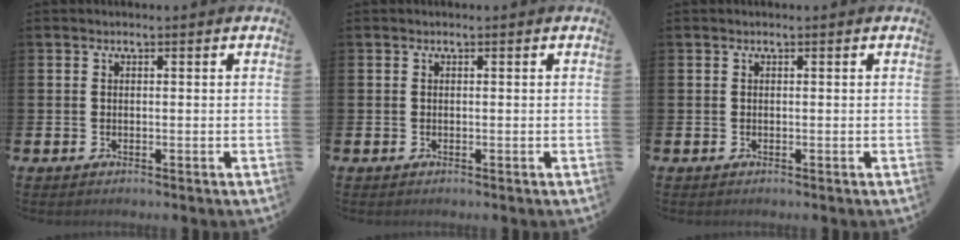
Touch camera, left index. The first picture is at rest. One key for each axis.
{"total": 0.0}
{"total": 0.0}